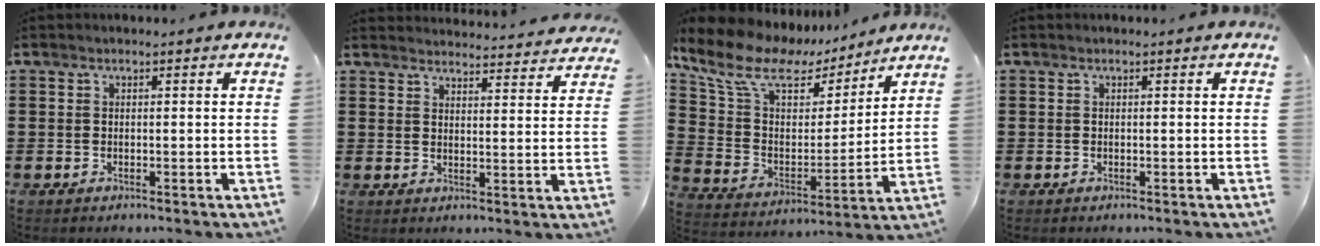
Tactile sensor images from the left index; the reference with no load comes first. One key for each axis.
{"total": 3.6, "fx": 3.6, "fy": -0.1, "fz": 0.1, "tx": -0.007, "ty": -0.025, "tz": 0.062}
{"total": 11.1, "fx": 8.0, "fy": 5.4, "fz": 5.6, "tx": -0.149, "ty": -0.034, "tz": 0.139}
{"total": 0.0}